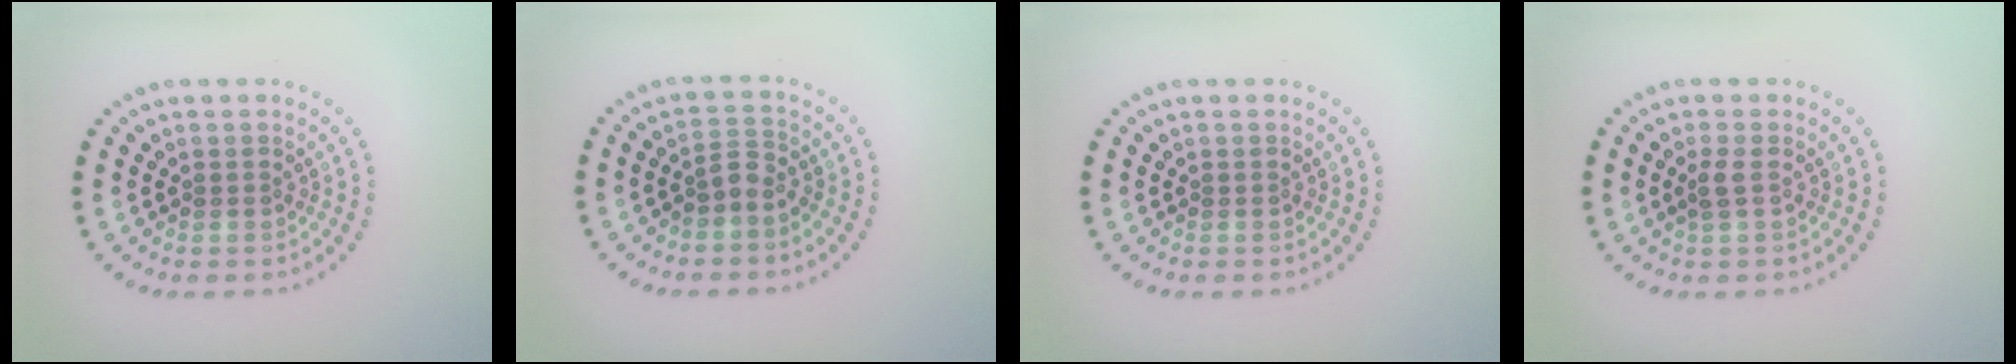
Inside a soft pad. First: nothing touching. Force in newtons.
{"total": 1.9, "press": 1.4, "slide": 1.2}
{"total": 0.0}
{"total": 1.1, "press": 1.0, "slide": 0.5}